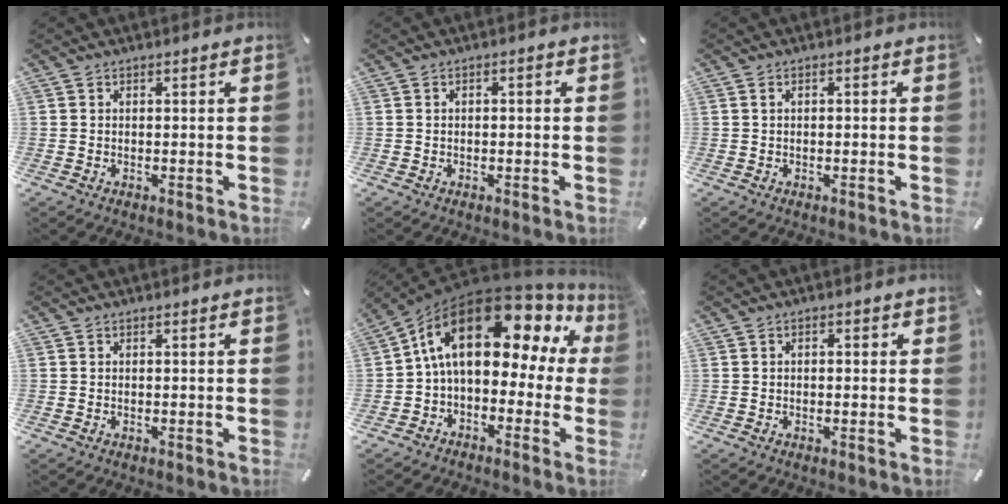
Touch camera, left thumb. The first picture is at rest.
{"total": 1.1, "force": [-0.3, 0.6, 0.9], "torque": [-0.016, 0.004, -0.007]}
{"total": 0.8, "force": [-0.1, 0.4, 0.7], "torque": [-0.014, 0.001, -0.002]}
{"total": 0.0}
{"total": 18.1, "force": [6.9, 10.1, 13.4], "torque": [-0.223, -0.046, 0.113]}
{"total": 1.2, "force": [-0.1, 0.7, 0.9], "torque": [-0.018, 0.004, -0.004]}